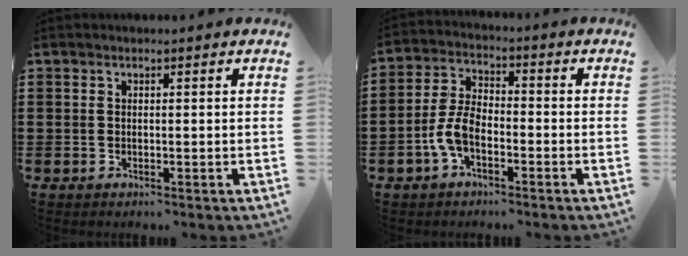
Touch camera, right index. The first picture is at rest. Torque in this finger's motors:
{"motor_torque": [1.61, 0.53, 0.60, 0.19]}